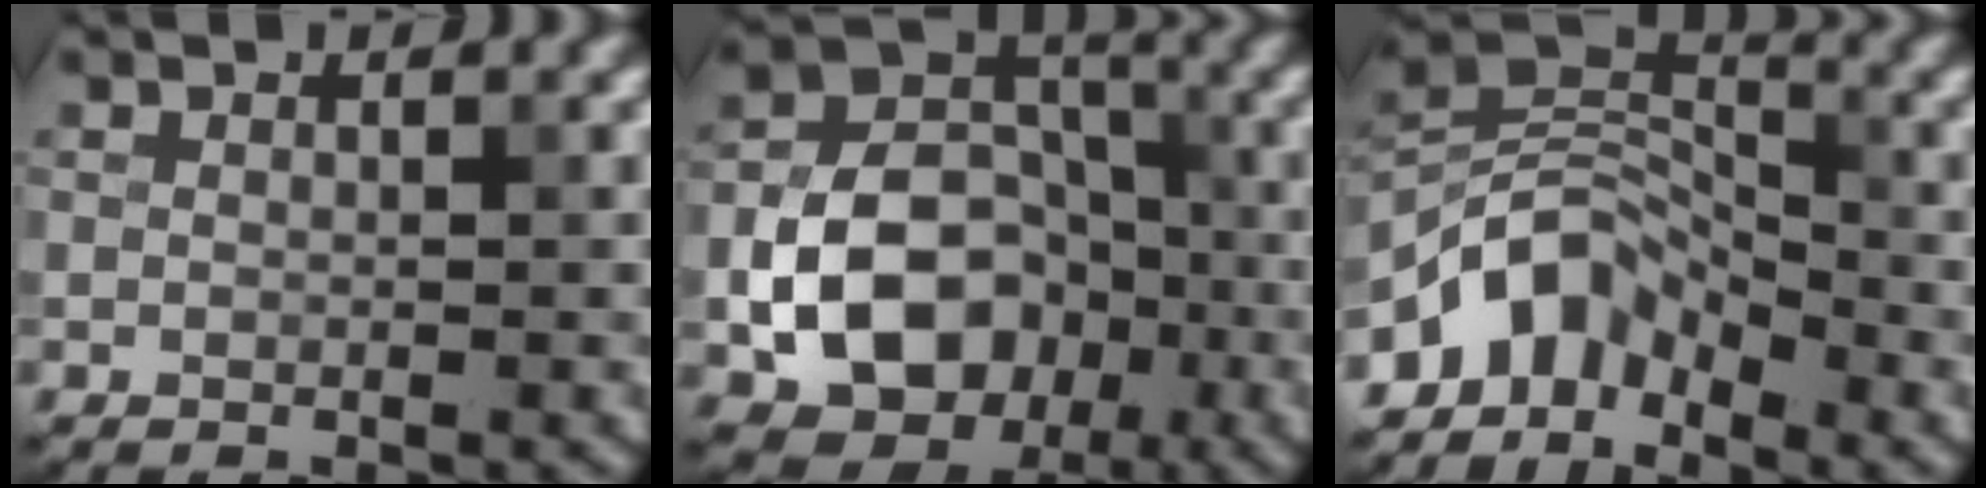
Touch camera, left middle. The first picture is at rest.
{"total": 9.7, "force": [-2.8, 7.4, 5.6], "torque": [-0.093, -0.005, -0.055]}
{"total": 5.2, "force": [-3.7, 2.8, 2.3], "torque": [-0.032, 0.006, -0.083]}